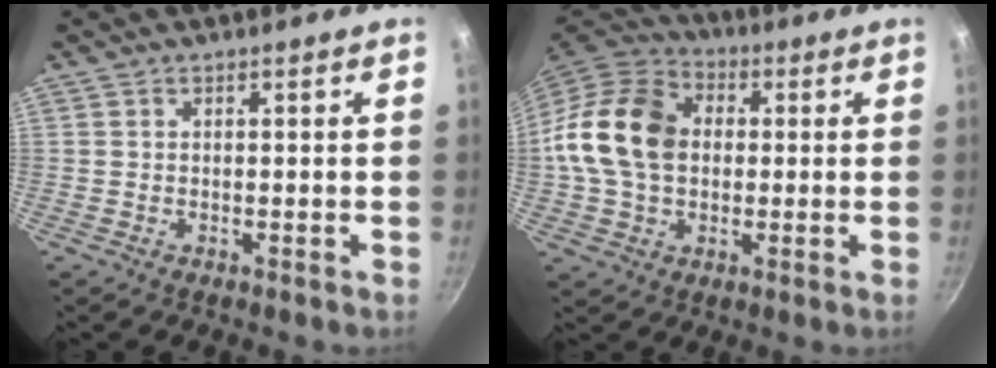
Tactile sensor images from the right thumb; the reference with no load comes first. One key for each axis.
{"total": 16.9, "fx": 0.9, "fy": 12.7, "fz": 11.1, "tx": -0.184, "ty": 0.027, "tz": 0.002}